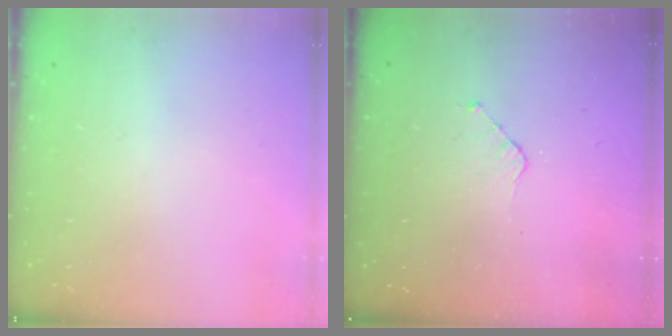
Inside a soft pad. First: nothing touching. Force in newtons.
{"total": 3.5, "press": 3.5, "slide": 0.2}